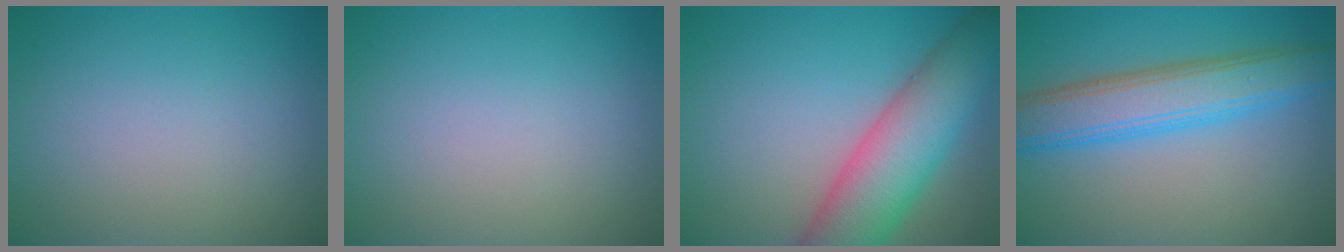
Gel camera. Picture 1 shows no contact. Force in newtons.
{"total": 0.0}
{"total": 8.7, "press": 8.7, "slide": 0.6}
{"total": 6.4, "press": 6.4, "slide": 0.2}